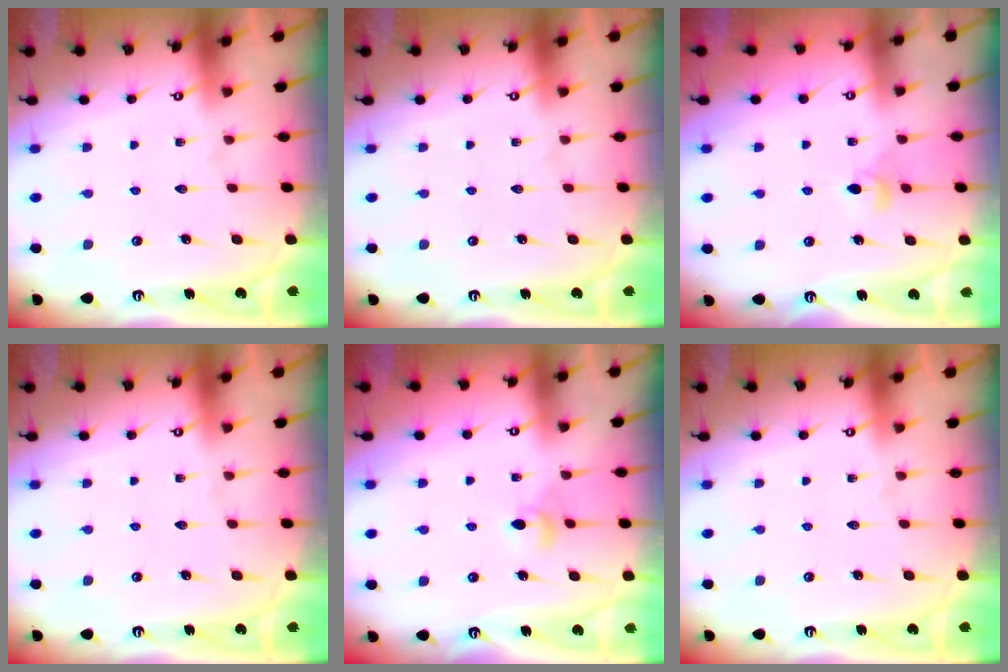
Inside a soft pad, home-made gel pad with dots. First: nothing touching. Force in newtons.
{"total": 0.0}
{"total": 4.4, "press": 4.3, "slide": 0.8}
{"total": 0.0}
{"total": 4.0, "press": 3.9, "slide": 0.6}
{"total": 0.0}